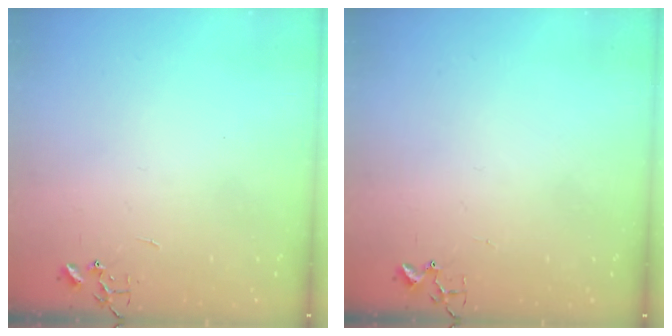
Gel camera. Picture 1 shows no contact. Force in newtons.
{"total": 3.3, "press": 3.3, "slide": 0.5}